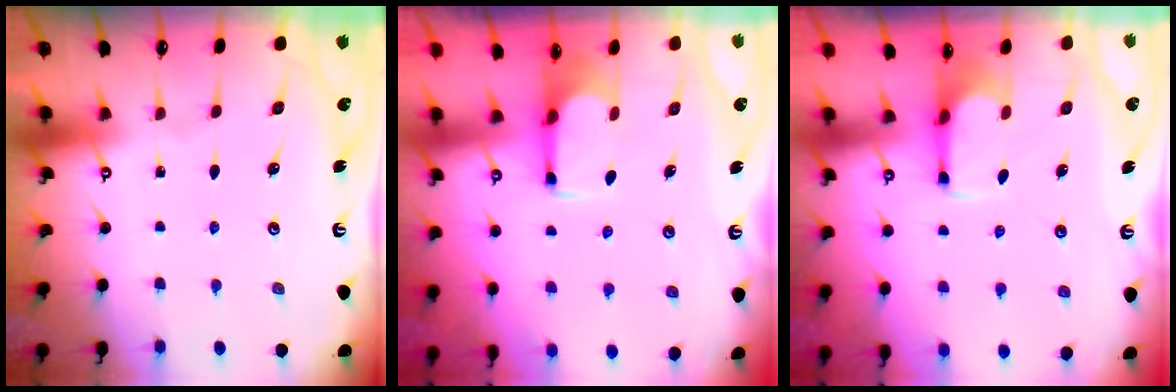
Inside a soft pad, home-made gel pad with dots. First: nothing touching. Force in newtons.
{"total": 1.8, "press": 1.6, "slide": 0.8}
{"total": 2.6, "press": 2.4, "slide": 0.9}